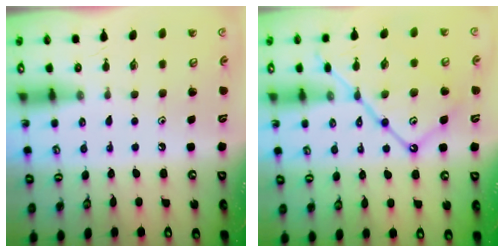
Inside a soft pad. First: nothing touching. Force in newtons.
{"total": 15.8, "press": 15.7, "slide": 1.5}